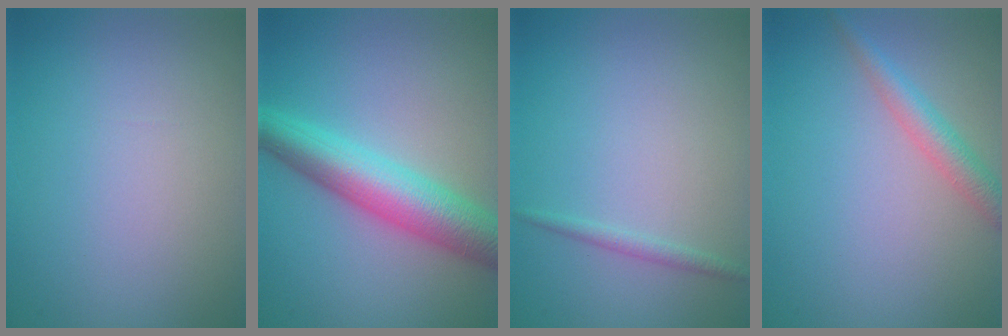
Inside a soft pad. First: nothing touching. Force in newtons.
{"total": 6.8, "press": 6.8, "slide": 0.1}
{"total": 0.9, "press": 0.9, "slide": 0.0}
{"total": 2.5, "press": 2.5, "slide": 0.1}